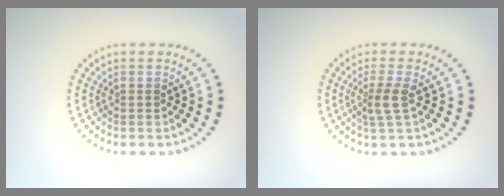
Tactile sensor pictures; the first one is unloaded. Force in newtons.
{"total": 2.1, "press": 1.6, "slide": 1.3}